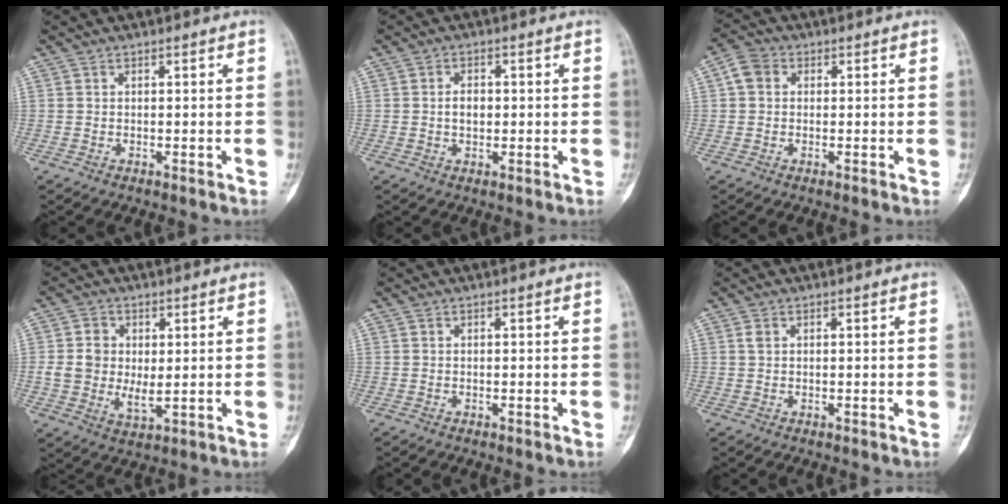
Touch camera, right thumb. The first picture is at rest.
{"total": 2.8, "force": [0.0, 1.9, 2.1], "torque": [-0.029, 0.003, -0.003]}
{"total": 3.9, "force": [0.5, 3.3, 2.1], "torque": [-0.033, 0.011, 0.001]}
{"total": 7.3, "force": [0.8, 5.2, 5.1], "torque": [-0.075, -0.011, 0.018]}
{"total": 0.0}
{"total": 0.9, "force": [0.4, 0.6, 0.6], "torque": [-0.012, 0.005, 0.008]}